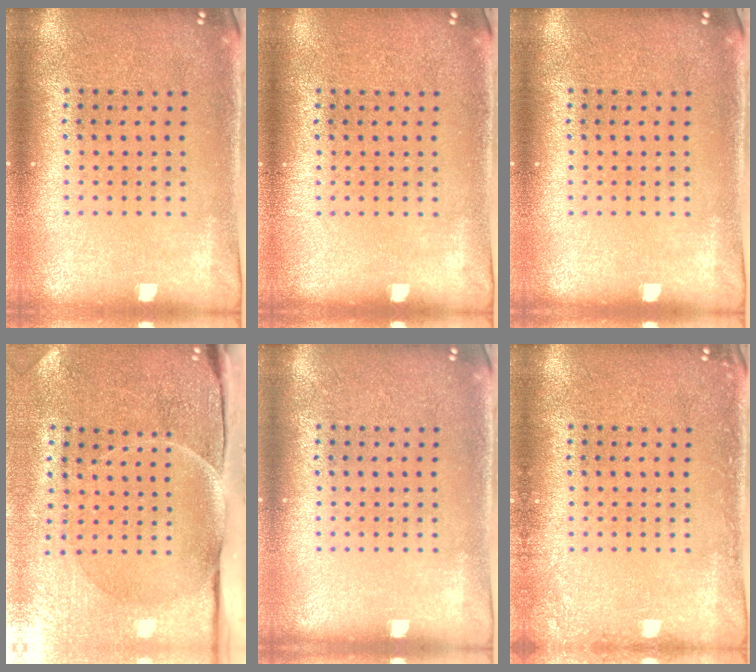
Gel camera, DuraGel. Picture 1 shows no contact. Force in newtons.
{"total": 0.0}
{"total": 0.0}
{"total": 4.9, "press": 3.9, "slide": 2.9}
{"total": 0.0}
{"total": 1.2, "press": 1.2, "slide": 0.2}